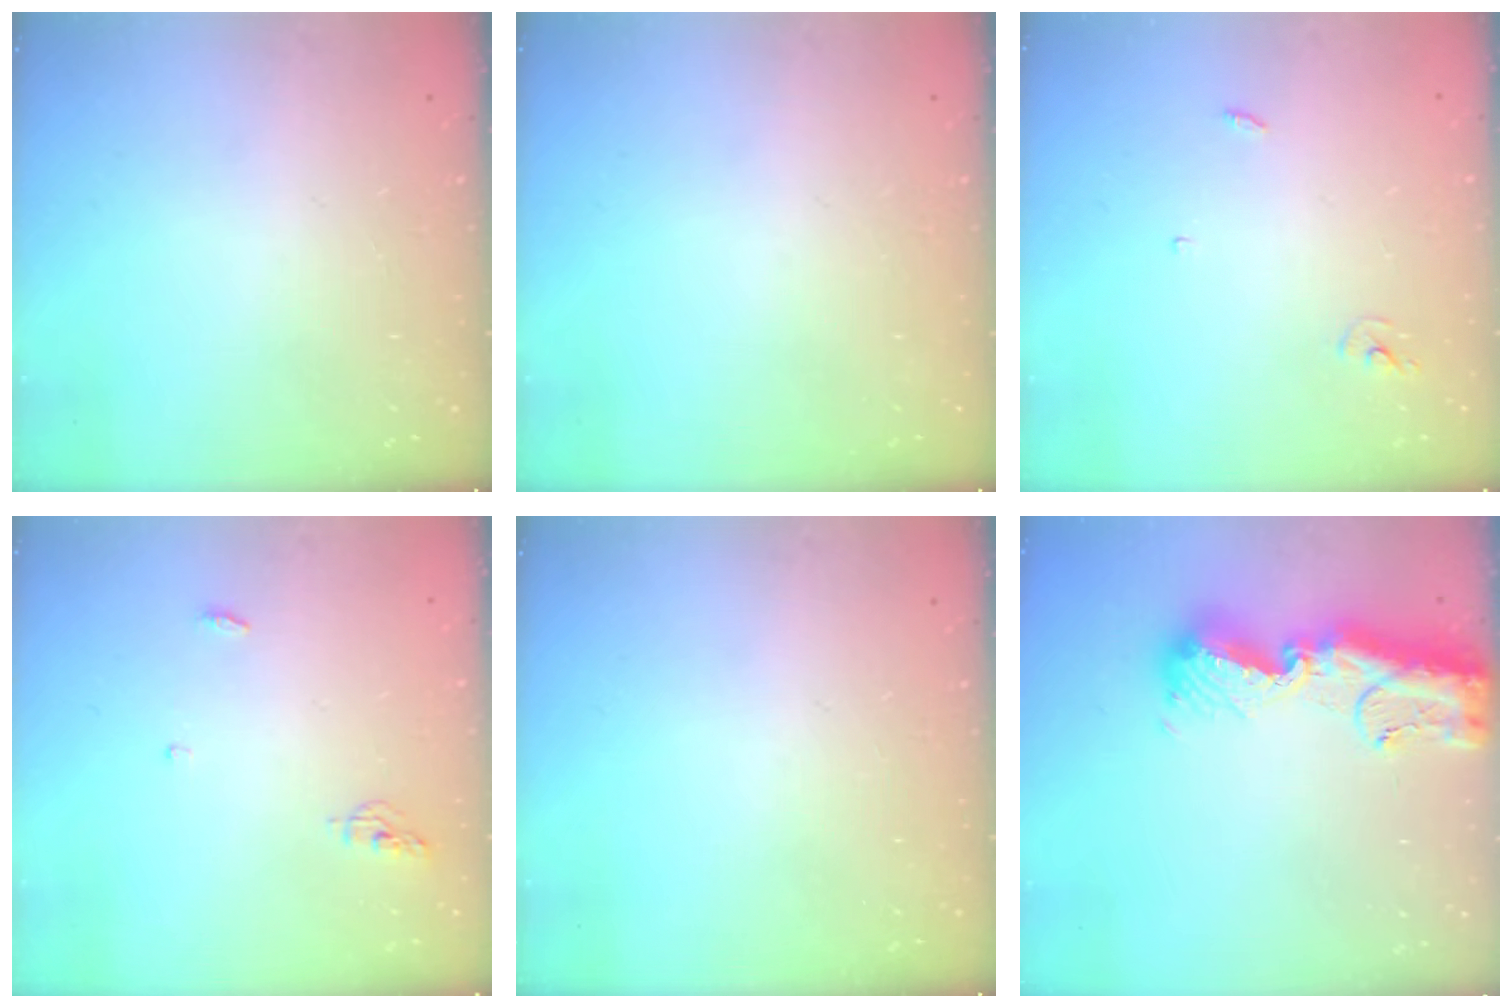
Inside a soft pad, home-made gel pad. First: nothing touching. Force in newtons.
{"total": 0.0}
{"total": 2.4, "press": 2.4, "slide": 0.2}
{"total": 7.8, "press": 4.6, "slide": 6.3}
{"total": 0.0}
{"total": 15.0, "press": 14.9, "slide": 1.7}